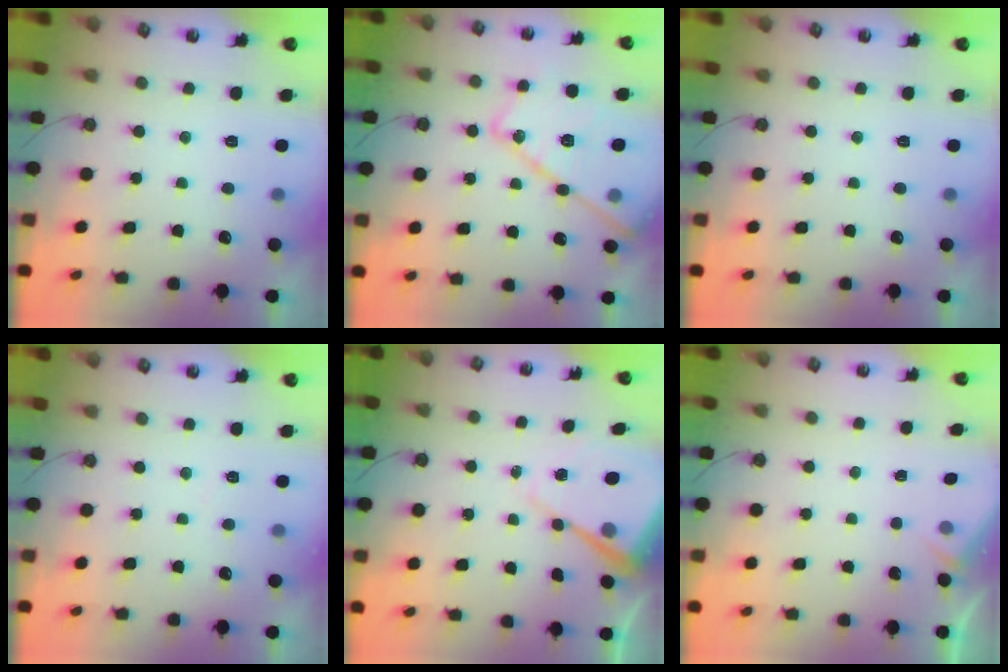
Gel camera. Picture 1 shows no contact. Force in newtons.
{"total": 20.4, "press": 20.3, "slide": 1.5}
{"total": 0.0}
{"total": 2.6, "press": 2.6, "slide": 0.4}
{"total": 10.3, "press": 10.3, "slide": 0.9}
{"total": 2.8, "press": 2.7, "slide": 0.4}